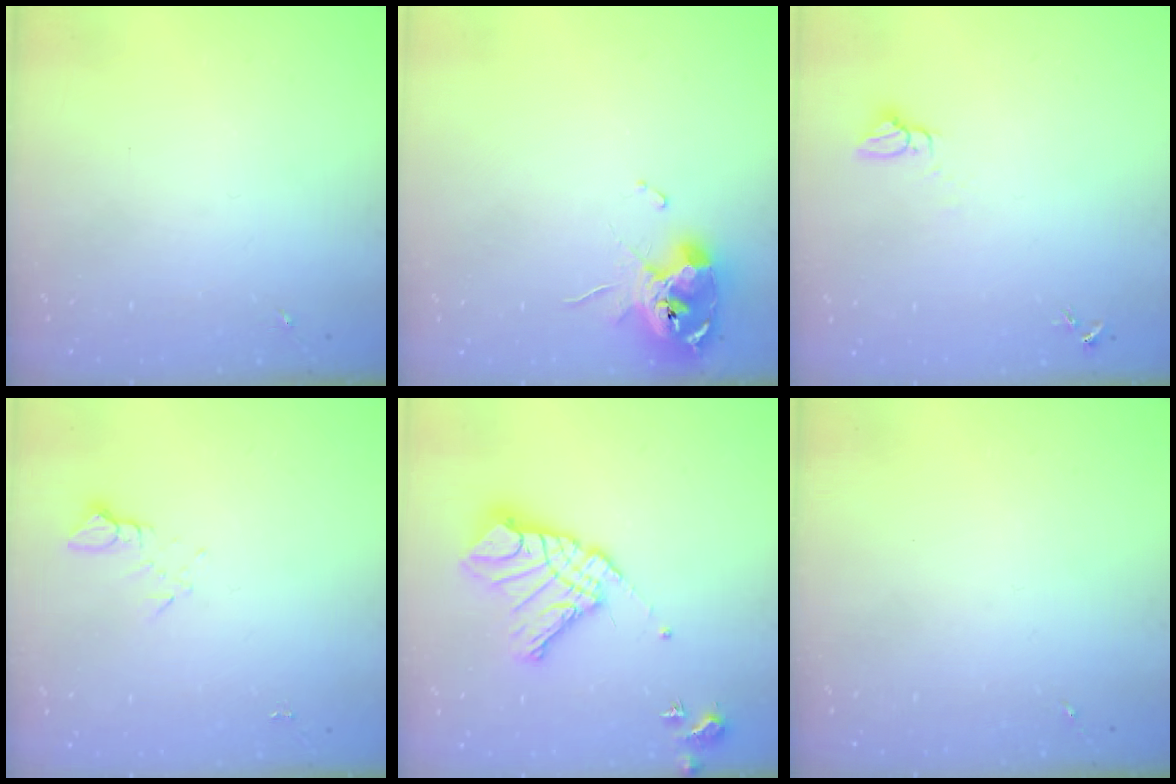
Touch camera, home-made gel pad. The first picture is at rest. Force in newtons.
{"total": 11.9, "press": 11.8, "slide": 1.4}
{"total": 3.0, "press": 3.0, "slide": 0.1}
{"total": 2.7, "press": 2.7, "slide": 0.2}
{"total": 16.3, "press": 16.2, "slide": 2.0}
{"total": 0.0}